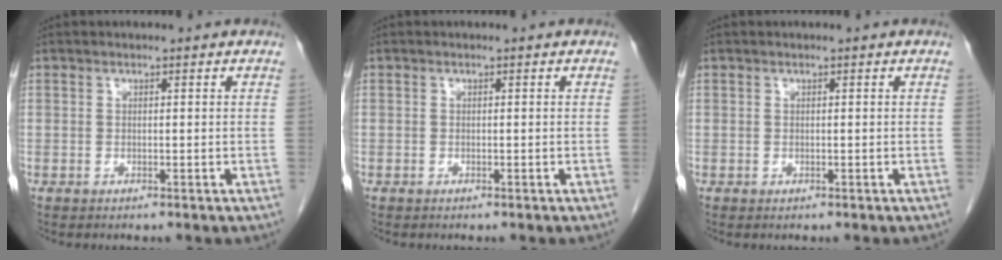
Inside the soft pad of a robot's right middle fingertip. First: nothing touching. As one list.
[{"total": 0.0}, {"total": 0.0}]